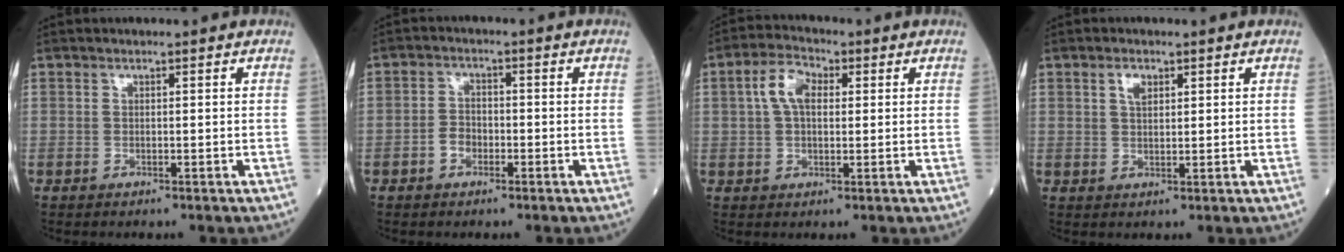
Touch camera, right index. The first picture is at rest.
{"total": 2.8, "force": [-1.2, 2.0, 1.5], "torque": [-0.023, 0.009, -0.025]}
{"total": 5.8, "force": [1.4, 3.2, 4.6], "torque": [-0.098, 0.019, 0.024]}
{"total": 2.3, "force": [1.2, 1.1, 1.7], "torque": [-0.032, 0.003, 0.023]}